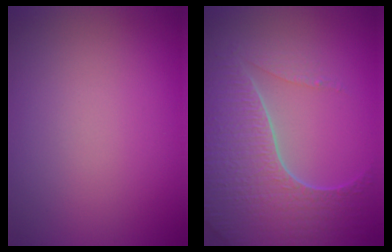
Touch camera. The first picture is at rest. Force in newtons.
{"total": 7.4, "press": 5.5, "slide": 5.0}